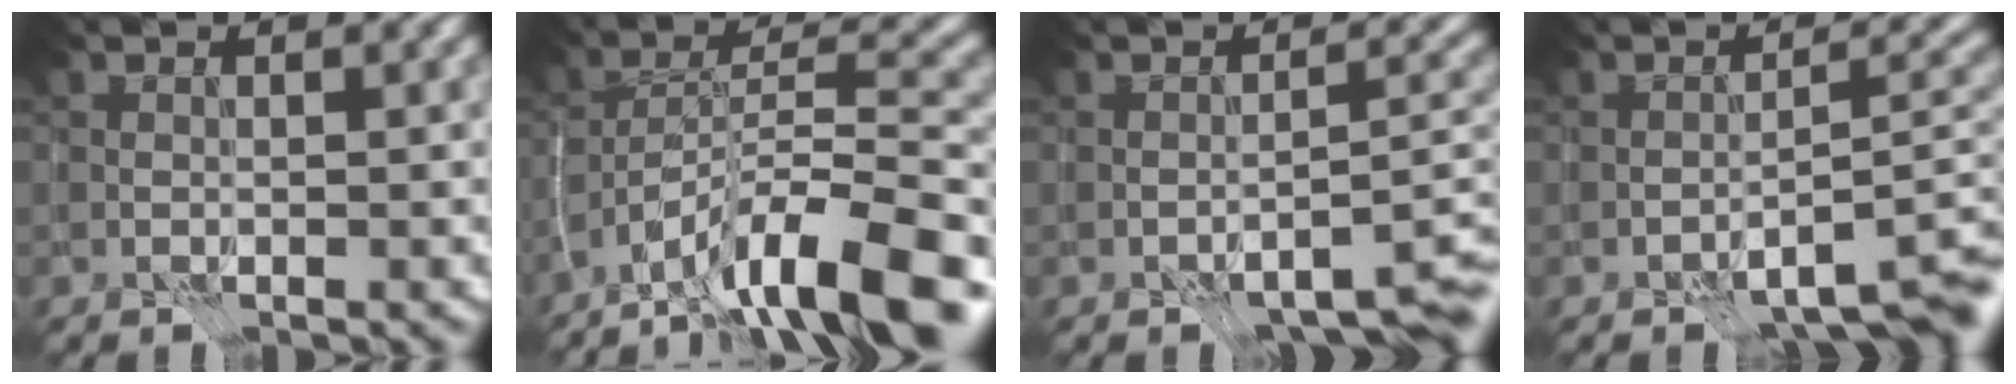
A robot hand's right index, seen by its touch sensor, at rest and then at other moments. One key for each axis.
{"total": 12.4, "fx": -8.5, "fy": 2.7, "fz": 8.6, "tx": -0.131, "ty": 0.016, "tz": -0.153}
{"total": 5.0, "fx": -3.3, "fy": 1.3, "fz": 3.5, "tx": -0.047, "ty": 0.005, "tz": -0.043}
{"total": 6.6, "fx": -4.2, "fy": 1.6, "fz": 4.8, "tx": -0.059, "ty": 0.006, "tz": -0.057}